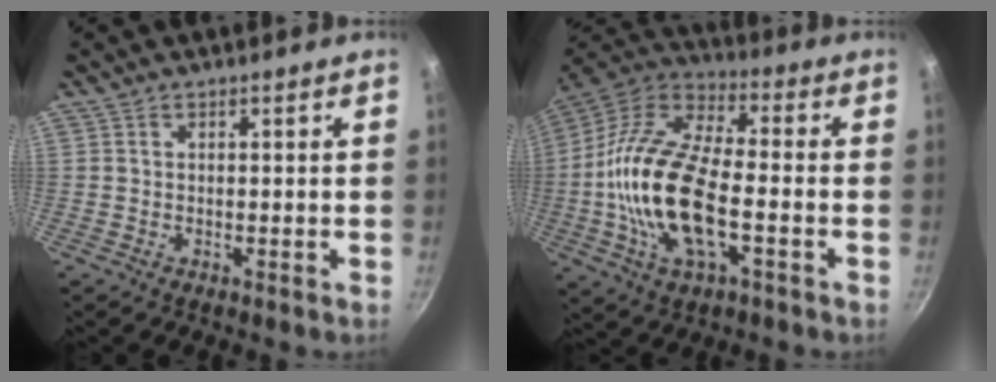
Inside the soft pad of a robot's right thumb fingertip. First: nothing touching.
{"total": 20.9, "force": [-3.8, 9.5, 18.2], "torque": [-0.347, 0.030, -0.085]}